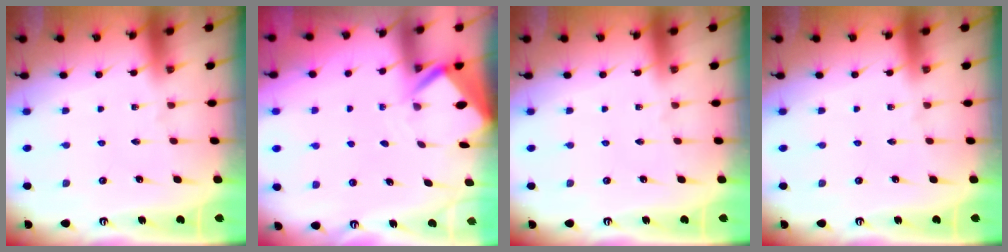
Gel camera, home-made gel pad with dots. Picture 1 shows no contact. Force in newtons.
{"total": 3.2, "press": 3.2, "slide": 0.3}
{"total": 0.0}
{"total": 0.0}